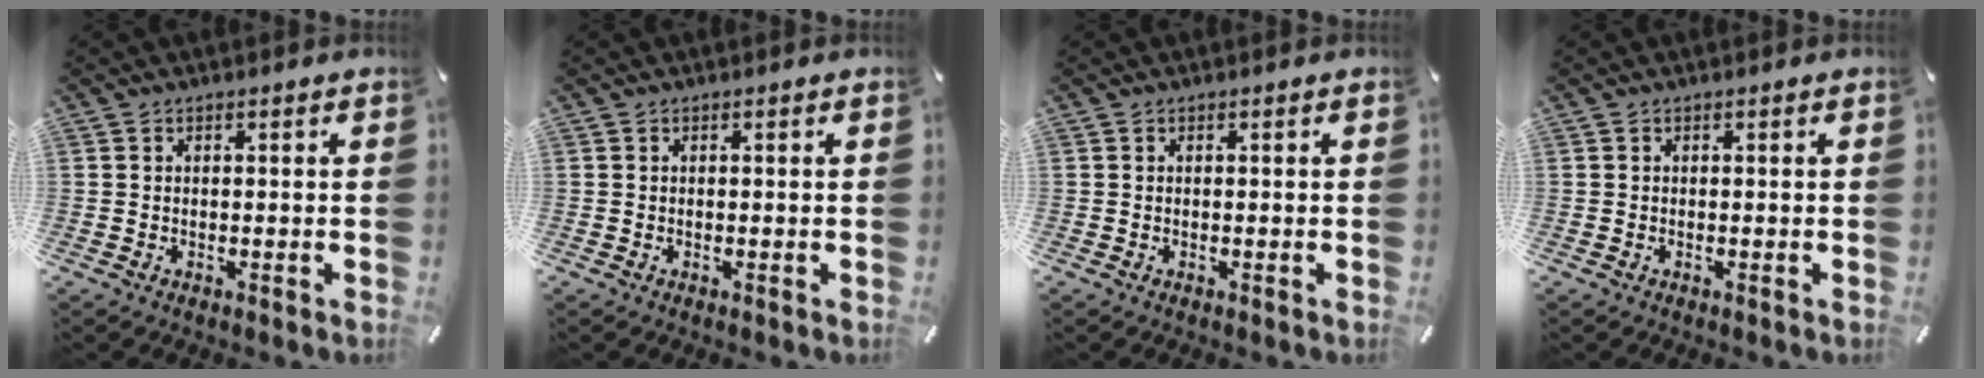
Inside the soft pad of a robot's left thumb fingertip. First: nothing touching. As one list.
[{"total": 0.0}, {"total": 0.0}, {"total": 0.0}]